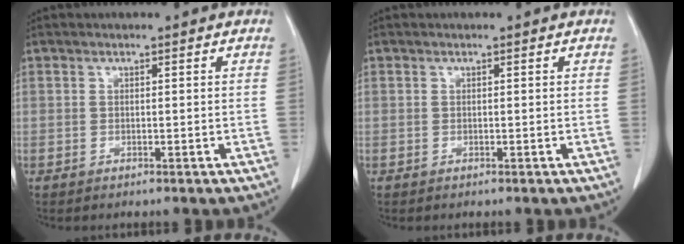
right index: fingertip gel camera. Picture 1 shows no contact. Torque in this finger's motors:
{"motor_torque": [0.00, 0.00, 0.00, 0.00]}